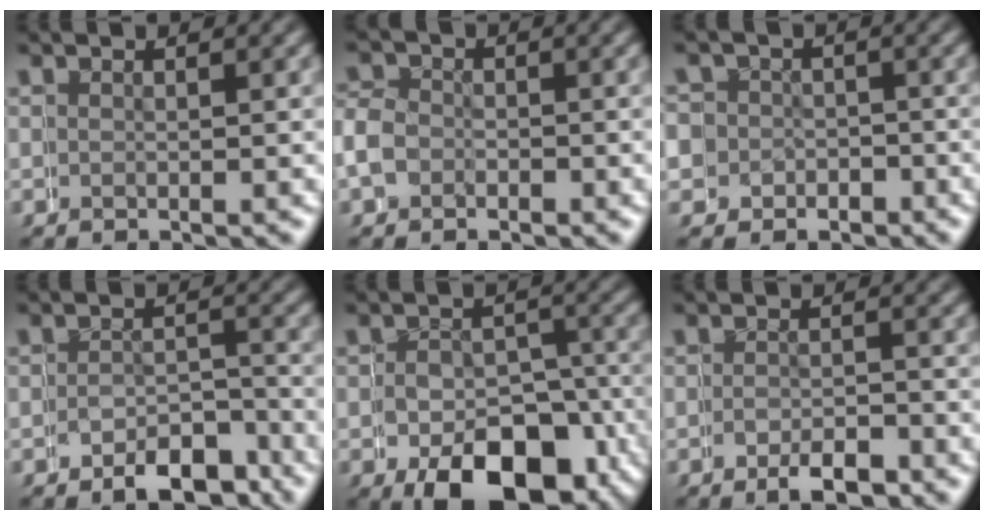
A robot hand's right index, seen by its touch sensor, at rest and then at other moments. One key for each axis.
{"total": 3.4, "fx": -0.8, "fy": 3.1, "fz": -1.3, "tx": -0.011, "ty": -0.012, "tz": -0.015}
{"total": 5.6, "fx": -0.8, "fy": 5.5, "fz": -1.1, "tx": 0.006, "ty": -0.023, "tz": -0.013}
{"total": 4.9, "fx": -4.2, "fy": 2.2, "fz": 1.1, "tx": -0.003, "ty": -0.008, "tz": -0.069}
{"total": 10.2, "fx": -5.8, "fy": 6.5, "fz": 5.3, "tx": -0.085, "ty": -0.037, "tz": -0.076}
{"total": 2.9, "fx": -2.1, "fy": 1.1, "fz": 1.5, "tx": -0.010, "ty": 0.002, "tz": -0.041}